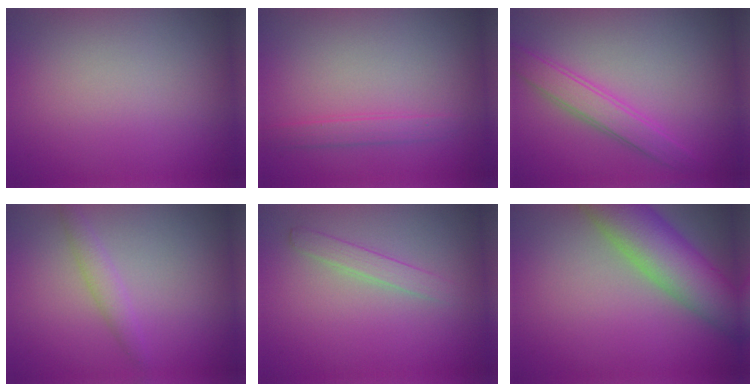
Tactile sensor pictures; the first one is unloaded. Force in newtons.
{"total": 1.5, "press": 1.5, "slide": 0.2}
{"total": 3.0, "press": 3.0, "slide": 0.1}
{"total": 1.7, "press": 1.7, "slide": 0.1}
{"total": 1.7, "press": 1.7, "slide": 0.1}
{"total": 7.7, "press": 7.7, "slide": 0.4}